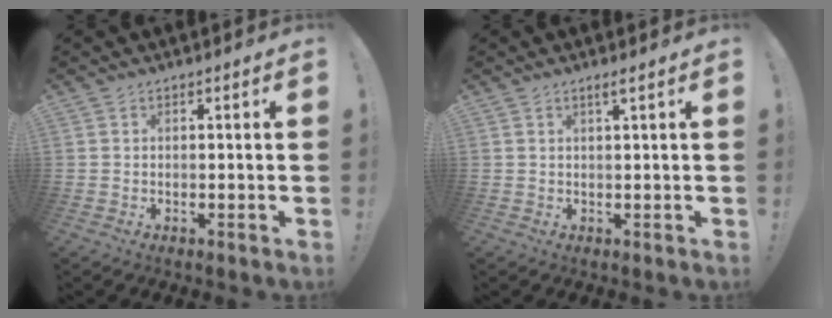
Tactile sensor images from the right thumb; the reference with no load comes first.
{"total": 1.8, "force": [0.9, -0.2, 1.5], "torque": [-0.030, -0.001, 0.014]}